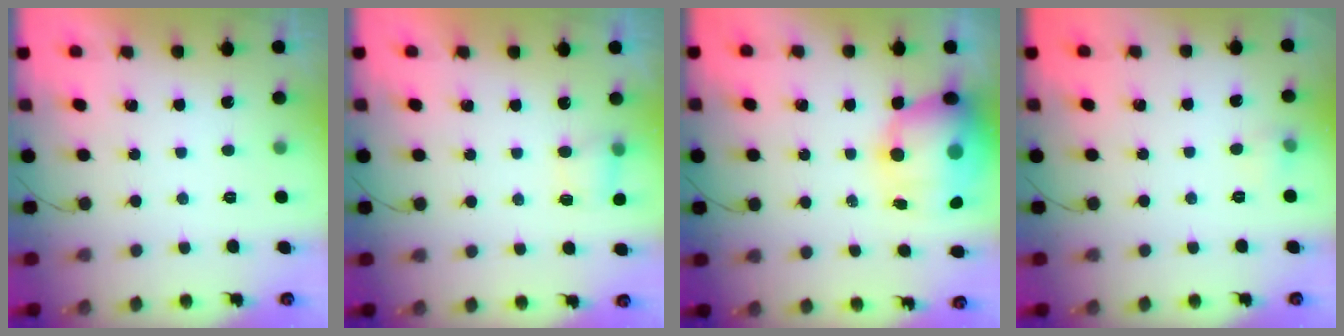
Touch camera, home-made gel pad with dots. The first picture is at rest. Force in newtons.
{"total": 4.4, "press": 4.3, "slide": 1.0}
{"total": 12.7, "press": 12.5, "slide": 2.1}
{"total": 5.7, "press": 4.1, "slide": 3.9}